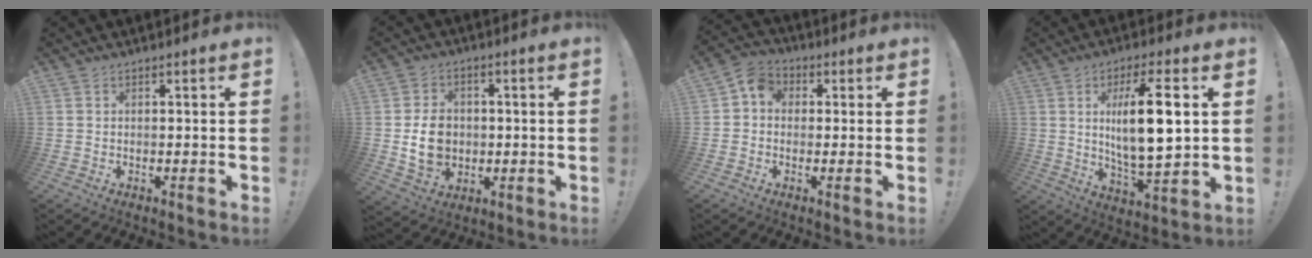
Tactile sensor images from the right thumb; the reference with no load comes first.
{"total": 10.8, "force": [-0.7, 8.8, 6.2], "torque": [-0.104, 0.003, -0.008]}
{"total": 6.0, "force": [0.2, 5.2, 3.1], "torque": [-0.050, 0.015, 0.007]}
{"total": 15.5, "force": [2.9, 4.2, 14.6], "torque": [-0.259, -0.015, 0.031]}